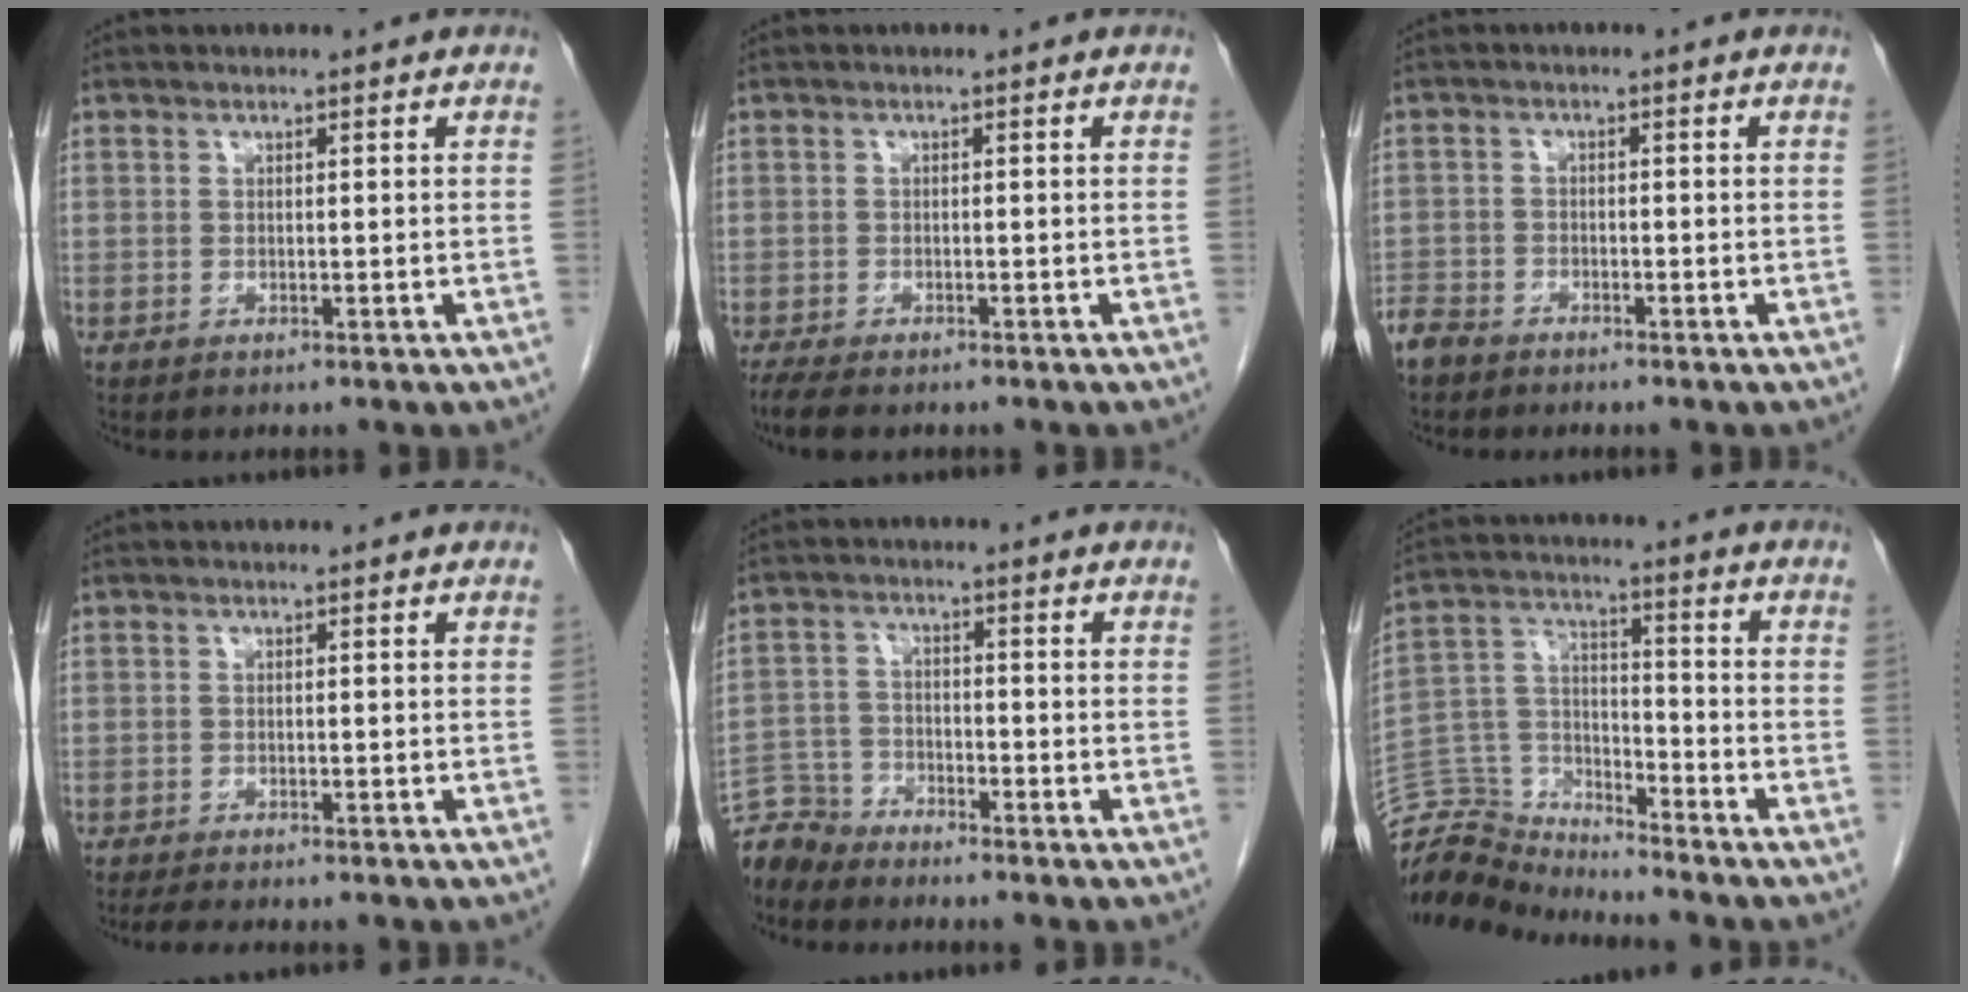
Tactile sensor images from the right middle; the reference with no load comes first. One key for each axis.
{"total": 4.3, "fx": -3.4, "fy": 1.2, "fz": 2.3, "tx": -0.044, "ty": -0.013, "tz": -0.051}
{"total": 3.2, "fx": -2.9, "fy": 1.3, "fz": 0.5, "tx": -0.010, "ty": -0.002, "tz": -0.057}
{"total": 4.8, "fx": -4.1, "fy": 0.8, "fz": 2.4, "tx": -0.034, "ty": -0.010, "tz": -0.057}
{"total": 5.4, "fx": -5.3, "fy": 0.9, "fz": -0.7, "tx": 0.016, "ty": -0.002, "tz": -0.103}
{"total": 11.2, "fx": -11.1, "fy": 1.0, "fz": -1.3, "tx": 0.020, "ty": 0.051, "tz": -0.214}